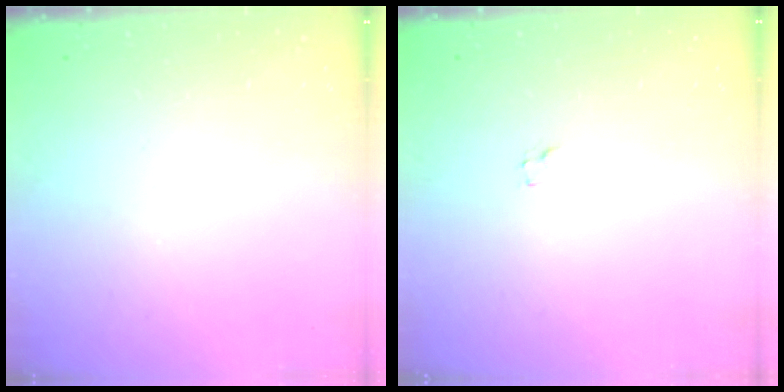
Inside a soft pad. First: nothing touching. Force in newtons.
{"total": 2.0, "press": 2.0, "slide": 0.2}